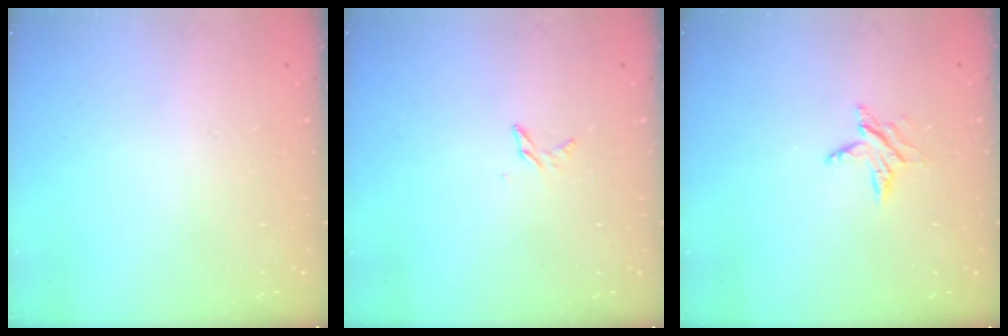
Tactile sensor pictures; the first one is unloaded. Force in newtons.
{"total": 3.4, "press": 3.3, "slide": 0.3}
{"total": 5.2, "press": 5.2, "slide": 0.6}